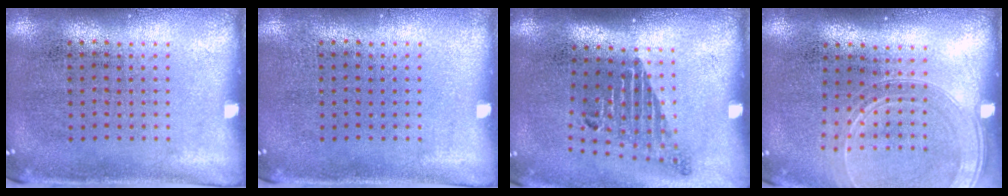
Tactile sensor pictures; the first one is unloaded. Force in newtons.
{"total": 0.0}
{"total": 1.8, "press": 1.3, "slide": 1.3}
{"total": 1.7, "press": 1.6, "slide": 0.7}